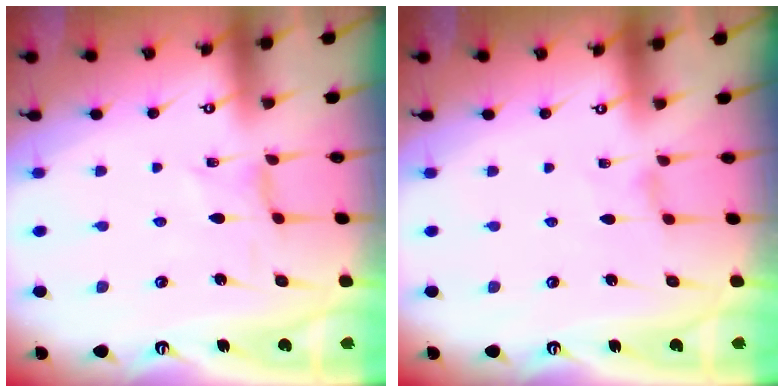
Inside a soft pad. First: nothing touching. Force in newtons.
{"total": 1.0, "press": 1.0, "slide": 0.1}